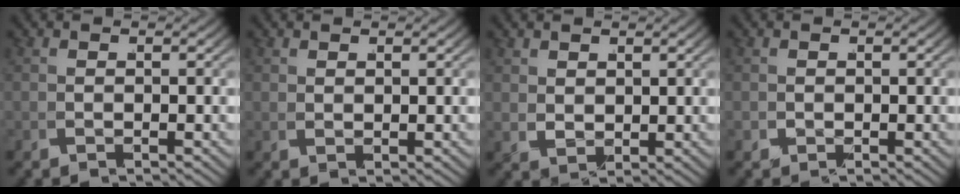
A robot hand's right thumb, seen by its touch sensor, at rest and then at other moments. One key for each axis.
{"total": 1.3, "fx": 1.1, "fy": 0.3, "fz": 0.6, "tx": -0.008, "ty": -0.001, "tz": 0.026}
{"total": 2.5, "fx": 1.8, "fy": 1.2, "fz": 1.2, "tx": -0.024, "ty": -0.009, "tz": 0.046}
{"total": 1.2, "fx": 0.0, "fy": 1.2, "fz": 0.2, "tx": -0.014, "ty": -0.001, "tz": 0.001}